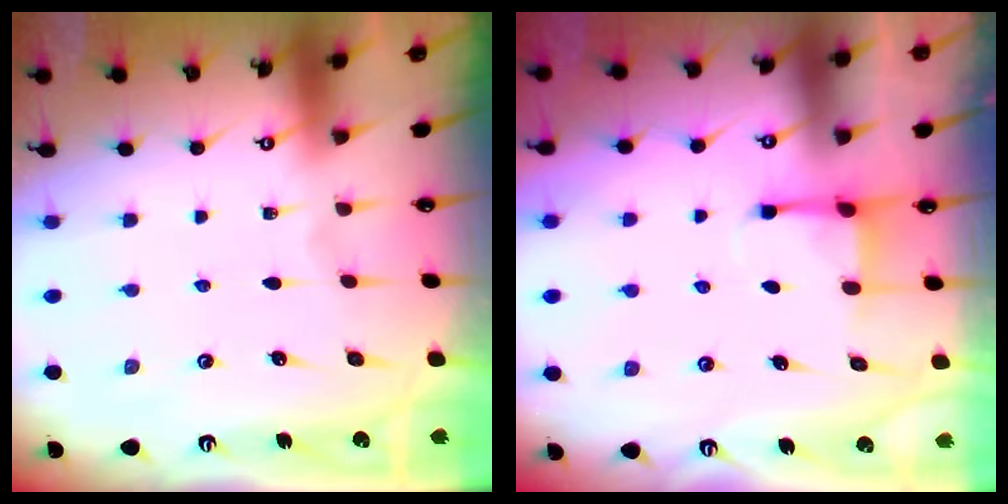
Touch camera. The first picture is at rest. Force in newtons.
{"total": 2.2, "press": 2.2, "slide": 0.5}